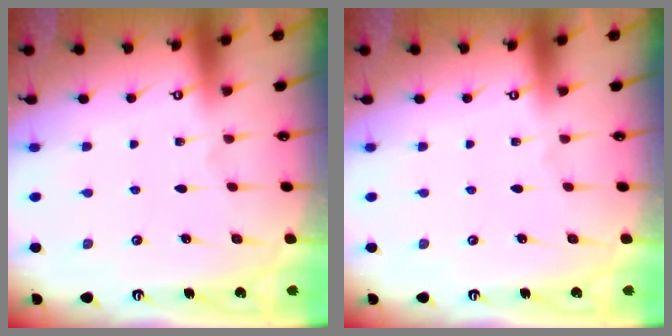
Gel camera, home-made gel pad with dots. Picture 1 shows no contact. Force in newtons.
{"total": 0.0}